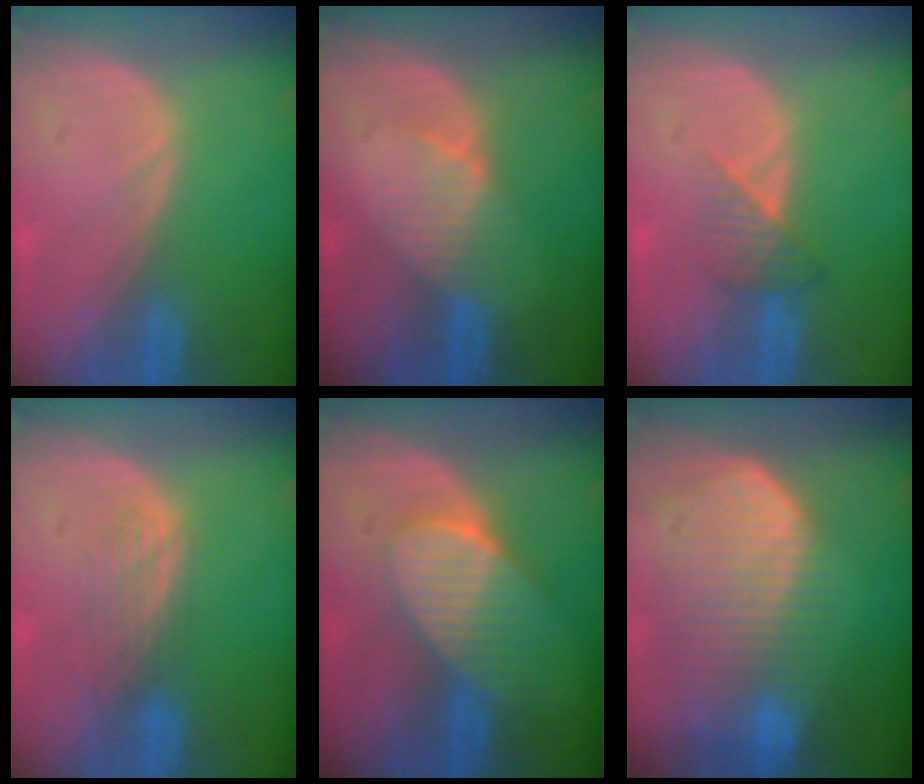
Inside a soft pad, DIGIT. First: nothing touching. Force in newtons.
{"total": 3.5, "press": 3.5, "slide": 0.4}
{"total": 3.4, "press": 3.0, "slide": 1.7}
{"total": 3.7, "press": 3.1, "slide": 2.0}
{"total": 7.5, "press": 6.7, "slide": 3.3}
{"total": 10.5, "press": 9.1, "slide": 5.1}